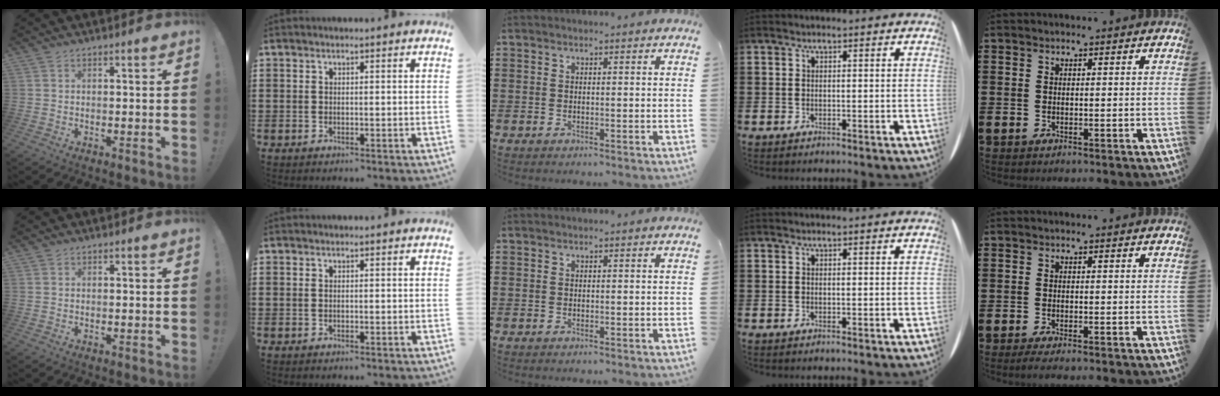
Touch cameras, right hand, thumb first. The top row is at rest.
{"little": {"total": 0.9, "force": [-0.5, 0.1, 0.8], "torque": [-0.013, -0.002, -0.010]}}